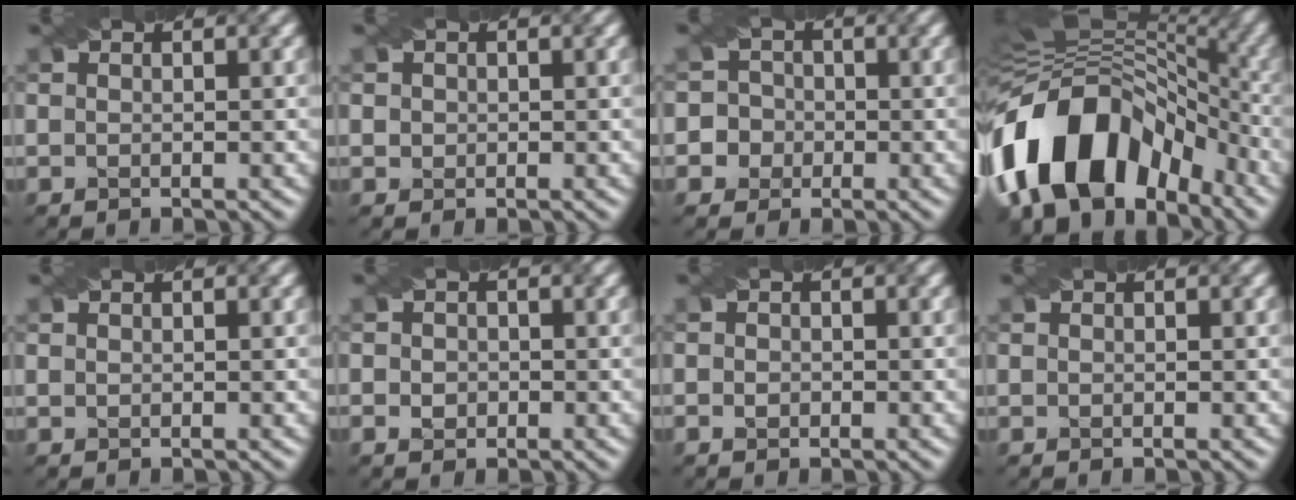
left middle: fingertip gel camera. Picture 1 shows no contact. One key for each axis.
{"total": 0.9, "fx": 0.2, "fy": 0.8, "fz": 0.3, "tx": -0.006, "ty": 0.006, "tz": 0.009}
{"total": 5.1, "fx": -1.5, "fy": 4.8, "fz": 0.7, "tx": 0.001, "ty": 0.021, "tz": -0.049}
{"total": 15.5, "fx": -5.9, "fy": 9.3, "fz": 10.9, "tx": -0.202, "ty": 0.030, "tz": -0.117}
{"total": 0.0}
{"total": 1.4, "fx": -0.3, "fy": 1.3, "fz": 0.6, "tx": 0.001, "ty": 0.005, "tz": -0.009}
{"total": 0.9, "fx": -0.3, "fy": 0.7, "fz": 0.4, "tx": 0.000, "ty": 0.002, "tz": -0.009}
{"total": 0.0}